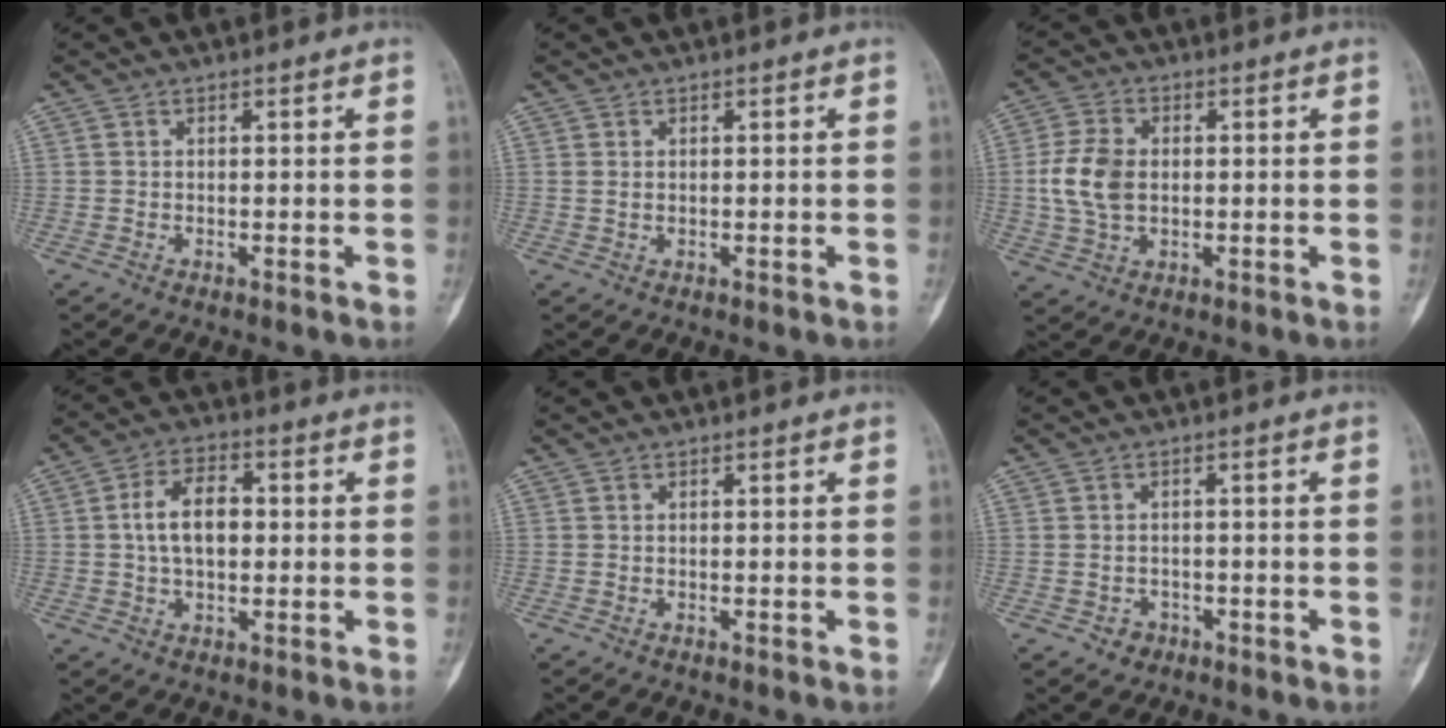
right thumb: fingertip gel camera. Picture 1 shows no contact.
{"total": 0.6, "force": [0.2, 0.4, 0.4], "torque": [-0.007, -0.001, 0.007]}
{"total": 8.7, "force": [0.2, 5.8, 6.5], "torque": [-0.133, 0.005, 0.005]}
{"total": 8.6, "force": [0.5, 5.1, 6.8], "torque": [-0.109, 0.016, 0.006]}
{"total": 0.0}
{"total": 3.7, "force": [-2.0, 3.0, 0.9], "torque": [0.011, 0.017, -0.026]}